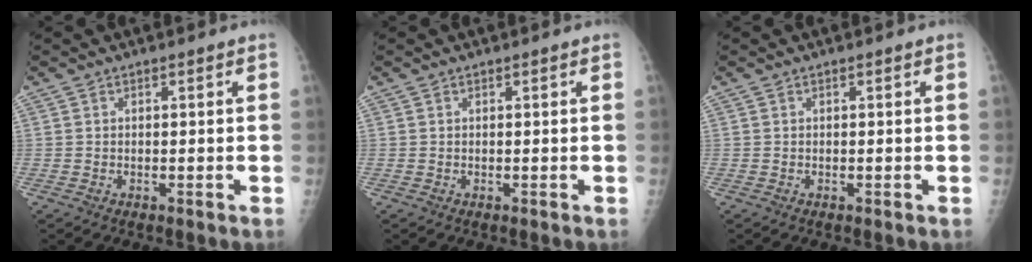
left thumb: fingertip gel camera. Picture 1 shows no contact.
{"total": 0.0}
{"total": 0.0}